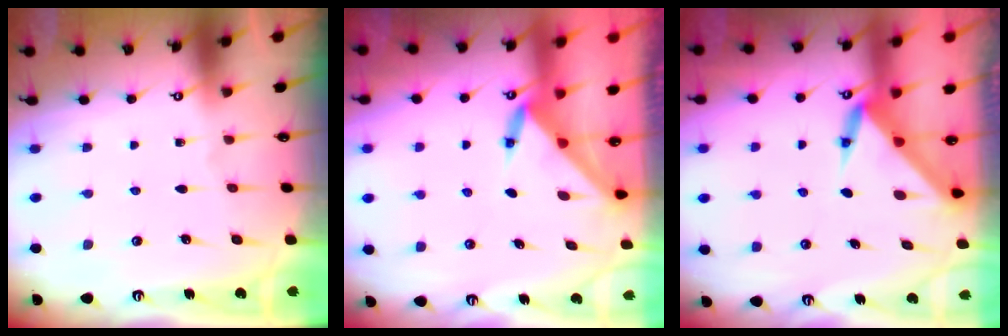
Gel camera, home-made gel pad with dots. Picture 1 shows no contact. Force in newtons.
{"total": 3.5, "press": 3.4, "slide": 0.3}
{"total": 3.6, "press": 3.6, "slide": 0.2}